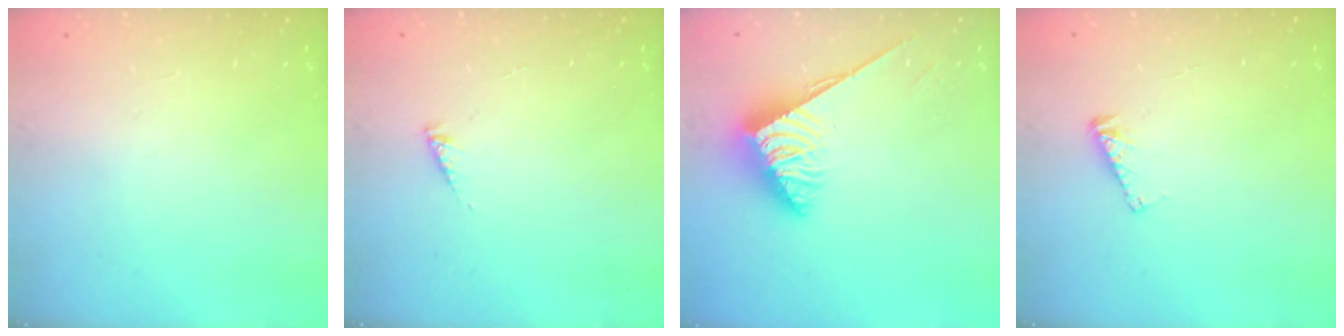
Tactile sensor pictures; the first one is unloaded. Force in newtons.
{"total": 1.6, "press": 1.6, "slide": 0.3}
{"total": 3.7, "press": 3.6, "slide": 0.6}
{"total": 3.6, "press": 3.6, "slide": 0.3}